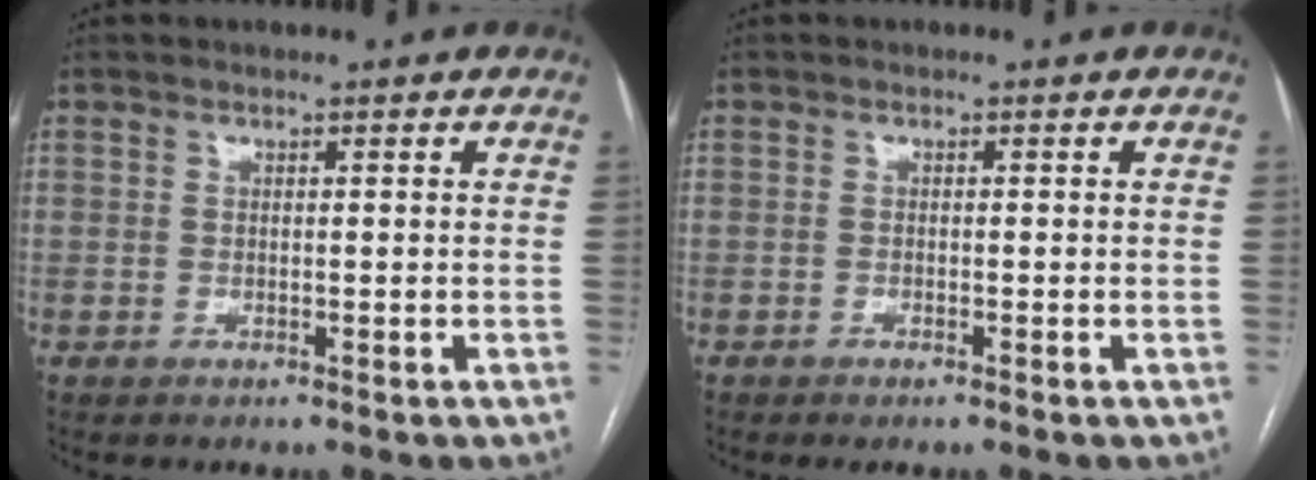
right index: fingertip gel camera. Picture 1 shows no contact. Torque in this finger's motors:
{"motor_torque": [0.16, 0.01, 0.02, 0.02]}